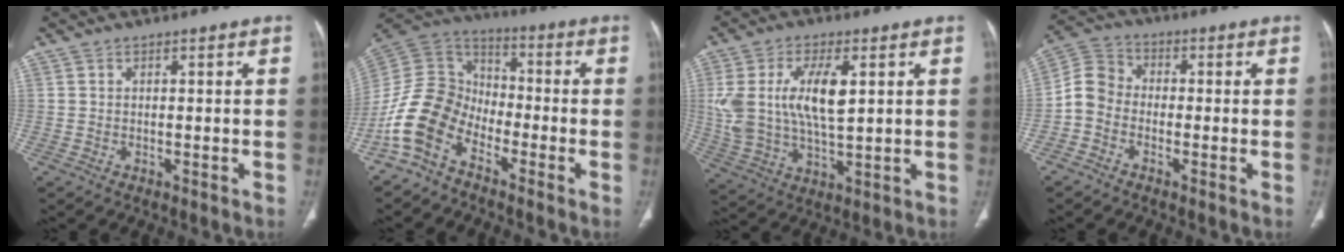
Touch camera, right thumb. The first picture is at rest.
{"total": 12.5, "force": [-7.0, 8.2, 6.2], "torque": [-0.114, 0.067, -0.159]}
{"total": 14.1, "force": [3.2, 6.4, 12.1], "torque": [-0.247, -0.008, 0.067]}
{"total": 6.2, "force": [-1.9, 5.0, 3.0], "torque": [-0.048, 0.026, -0.054]}